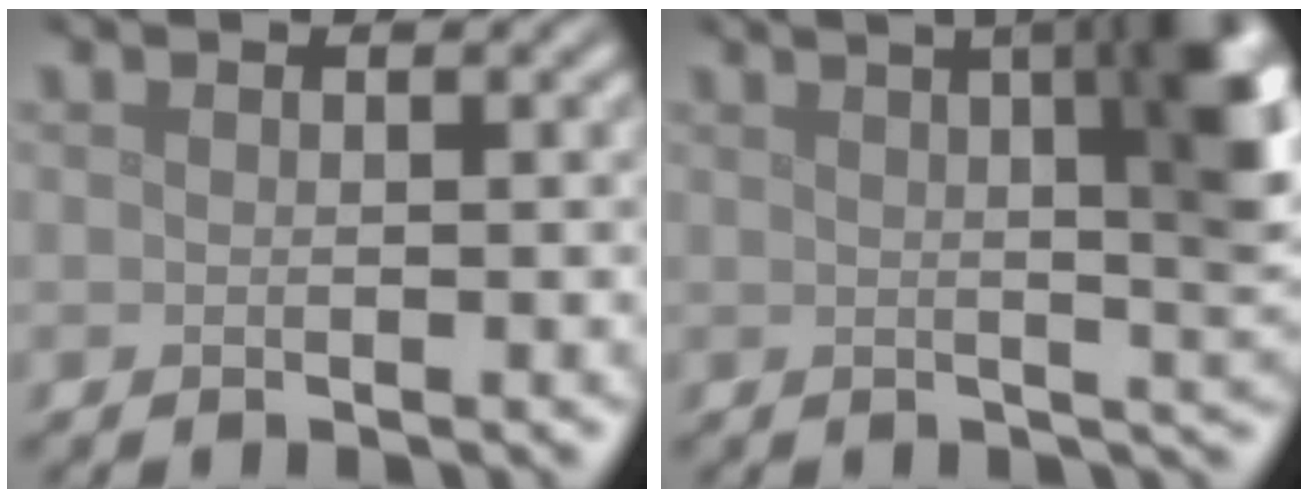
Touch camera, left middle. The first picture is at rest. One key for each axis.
{"total": 12.6, "fx": 3.3, "fy": 4.8, "fz": 11.2, "tx": -0.087, "ty": 0.034, "tz": 0.025}